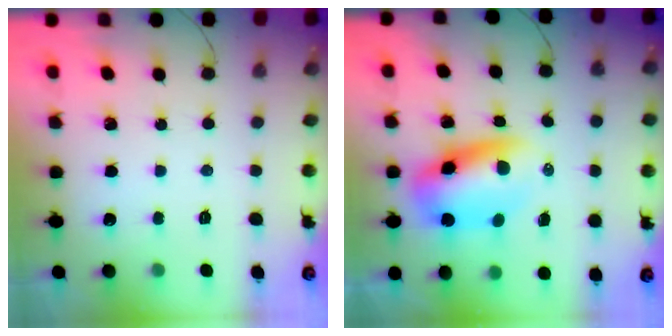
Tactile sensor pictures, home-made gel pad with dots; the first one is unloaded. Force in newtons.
{"total": 7.8, "press": 7.5, "slide": 2.0}